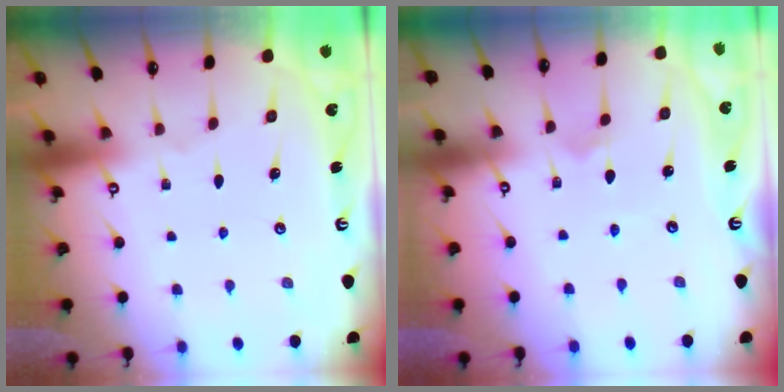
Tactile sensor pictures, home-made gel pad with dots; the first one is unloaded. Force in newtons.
{"total": 2.5, "press": 2.5, "slide": 0.4}